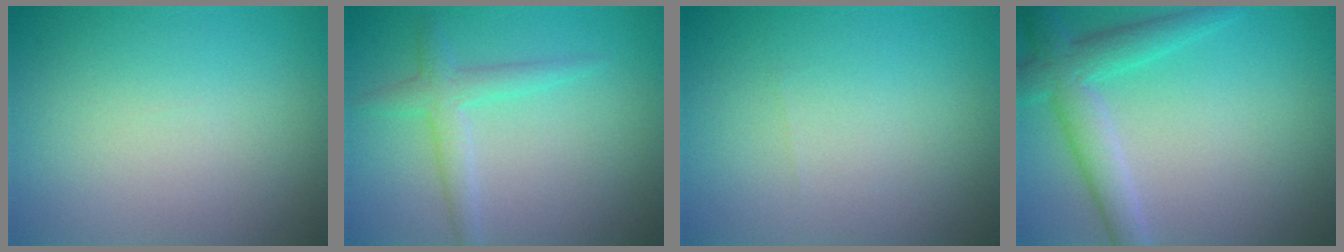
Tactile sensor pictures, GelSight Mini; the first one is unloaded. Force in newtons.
{"total": 1.8, "press": 1.8, "slide": 0.1}
{"total": 0.0}
{"total": 4.3, "press": 4.3, "slide": 0.0}